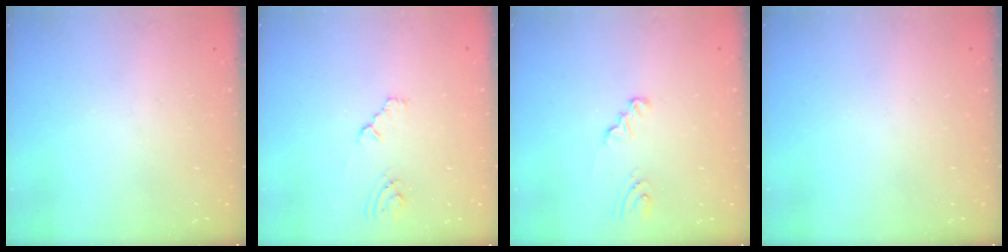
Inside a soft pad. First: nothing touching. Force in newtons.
{"total": 2.1, "press": 2.1, "slide": 0.4}
{"total": 2.5, "press": 2.5, "slide": 0.2}
{"total": 0.0}